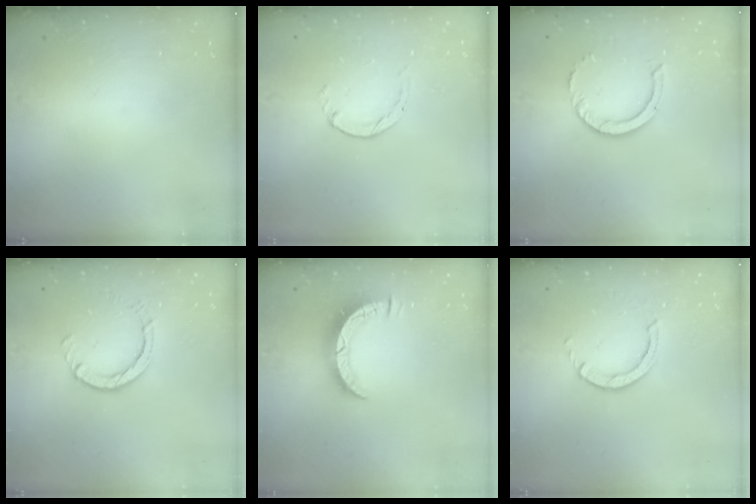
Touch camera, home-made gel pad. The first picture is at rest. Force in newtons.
{"total": 0.0}
{"total": 7.2, "press": 7.2, "slide": 0.5}
{"total": 4.2, "press": 4.2, "slide": 0.4}
{"total": 6.3, "press": 6.3, "slide": 0.6}
{"total": 3.4, "press": 3.3, "slide": 0.5}